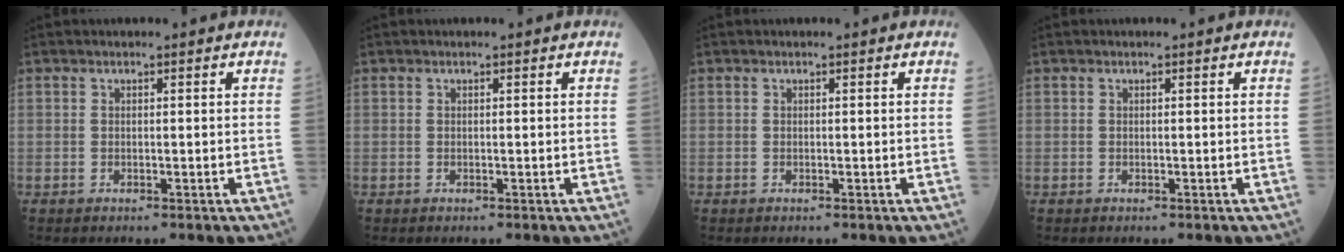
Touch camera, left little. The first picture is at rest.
{"total": 0.0}
{"total": 0.0}
{"total": 0.0}